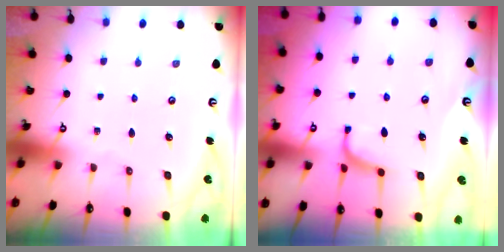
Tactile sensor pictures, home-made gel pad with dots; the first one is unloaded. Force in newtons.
{"total": 2.4, "press": 2.4, "slide": 0.4}